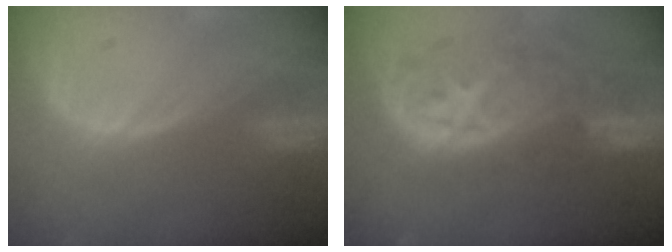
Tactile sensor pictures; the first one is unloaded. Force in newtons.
{"total": 11.0, "press": 9.7, "slide": 5.1}